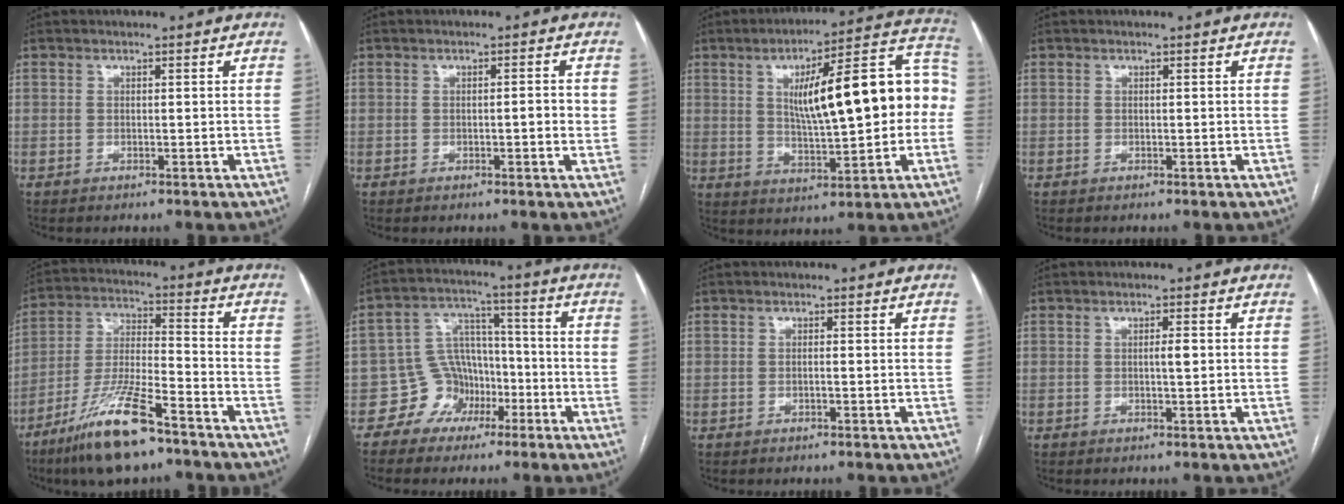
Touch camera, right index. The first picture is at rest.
{"total": 2.4, "force": [-0.2, 0.4, 2.4], "torque": [-0.034, 0.002, -0.004]}
{"total": 19.3, "force": [1.7, 4.3, 18.7], "torque": [-0.272, 0.044, 0.032]}
{"total": 0.0}
{"total": 14.1, "force": [-9.6, 2.3, 10.1], "torque": [-0.209, -0.024, -0.175]}
{"total": 7.9, "force": [-3.9, 6.6, 1.9], "torque": [-0.040, 0.028, -0.059]}
{"total": 0.6, "force": [-0.2, 0.0, 0.5], "torque": [-0.009, 0.001, -0.002]}
{"total": 1.4, "force": [0.1, 0.1, 1.4], "torque": [-0.025, 0.001, 0.001]}